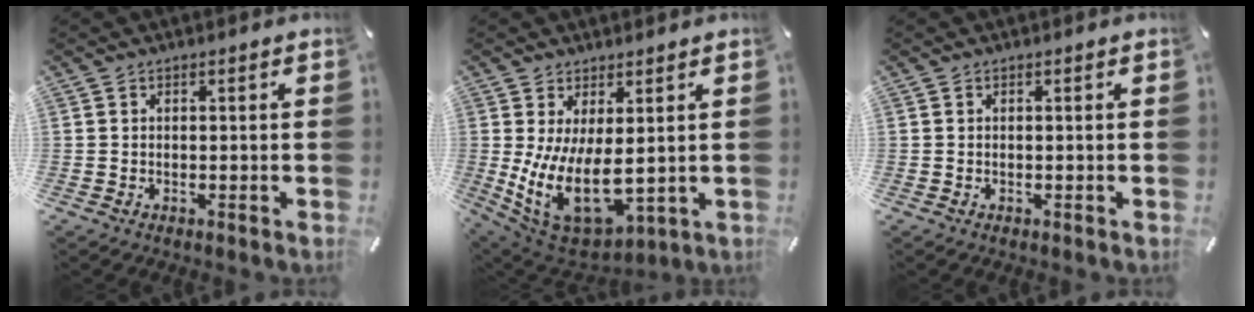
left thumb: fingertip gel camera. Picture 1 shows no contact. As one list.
[{"total": 13.9, "force": [-0.1, 7.7, 11.6], "torque": [-0.217, -0.029, 0.014]}, {"total": 0.0}]